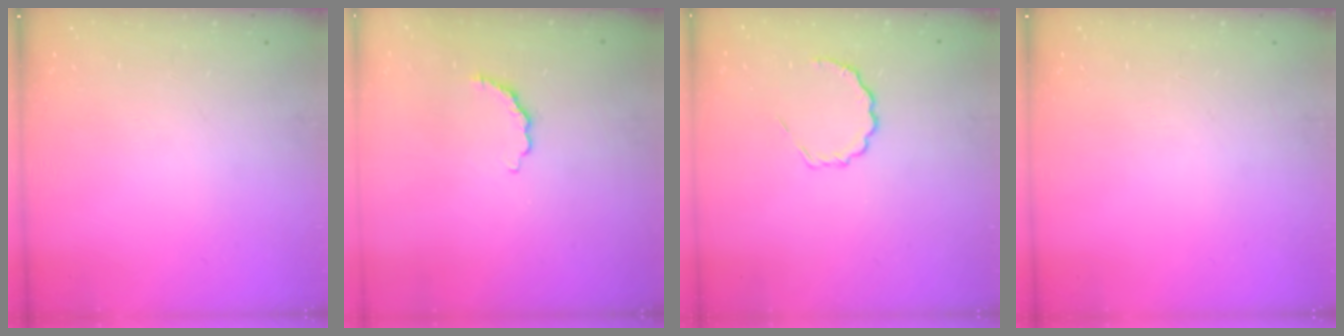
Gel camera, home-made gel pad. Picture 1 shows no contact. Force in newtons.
{"total": 3.7, "press": 3.7, "slide": 0.7}
{"total": 4.7, "press": 4.4, "slide": 1.6}
{"total": 0.0}